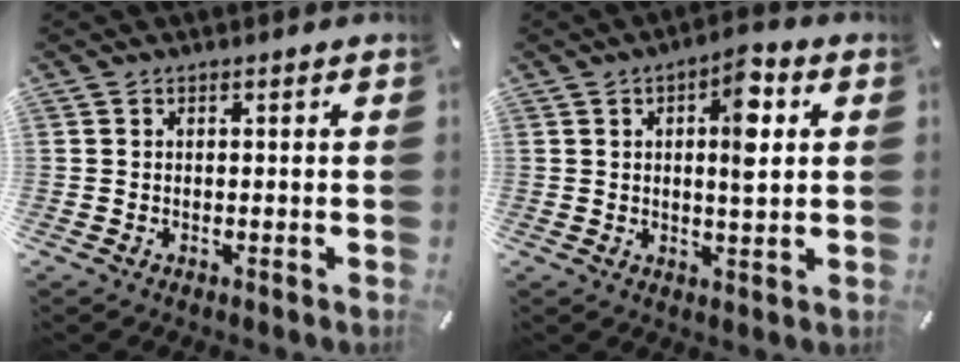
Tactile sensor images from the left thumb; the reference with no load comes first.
{"total": 8.3, "force": [2.4, 3.1, 7.4], "torque": [-0.097, -0.013, 0.031]}